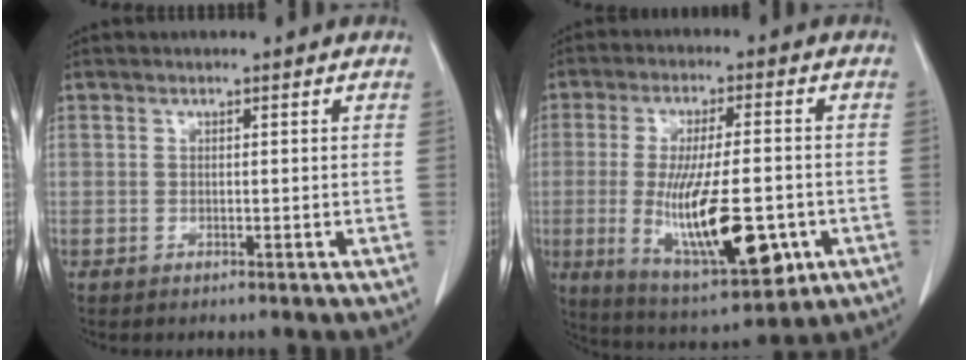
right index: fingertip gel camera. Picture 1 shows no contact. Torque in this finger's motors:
{"motor_torque": [1.58, -0.56, 0.81, 0.21]}